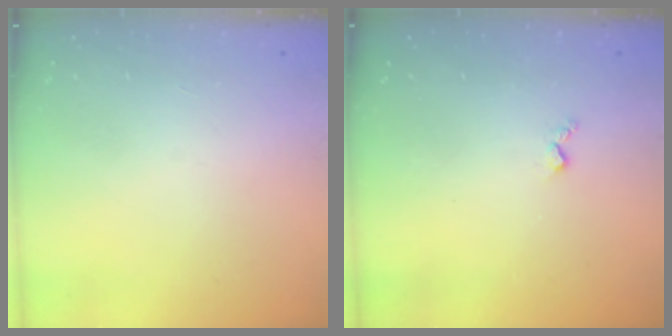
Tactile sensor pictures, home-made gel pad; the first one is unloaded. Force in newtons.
{"total": 2.9, "press": 2.9, "slide": 0.5}